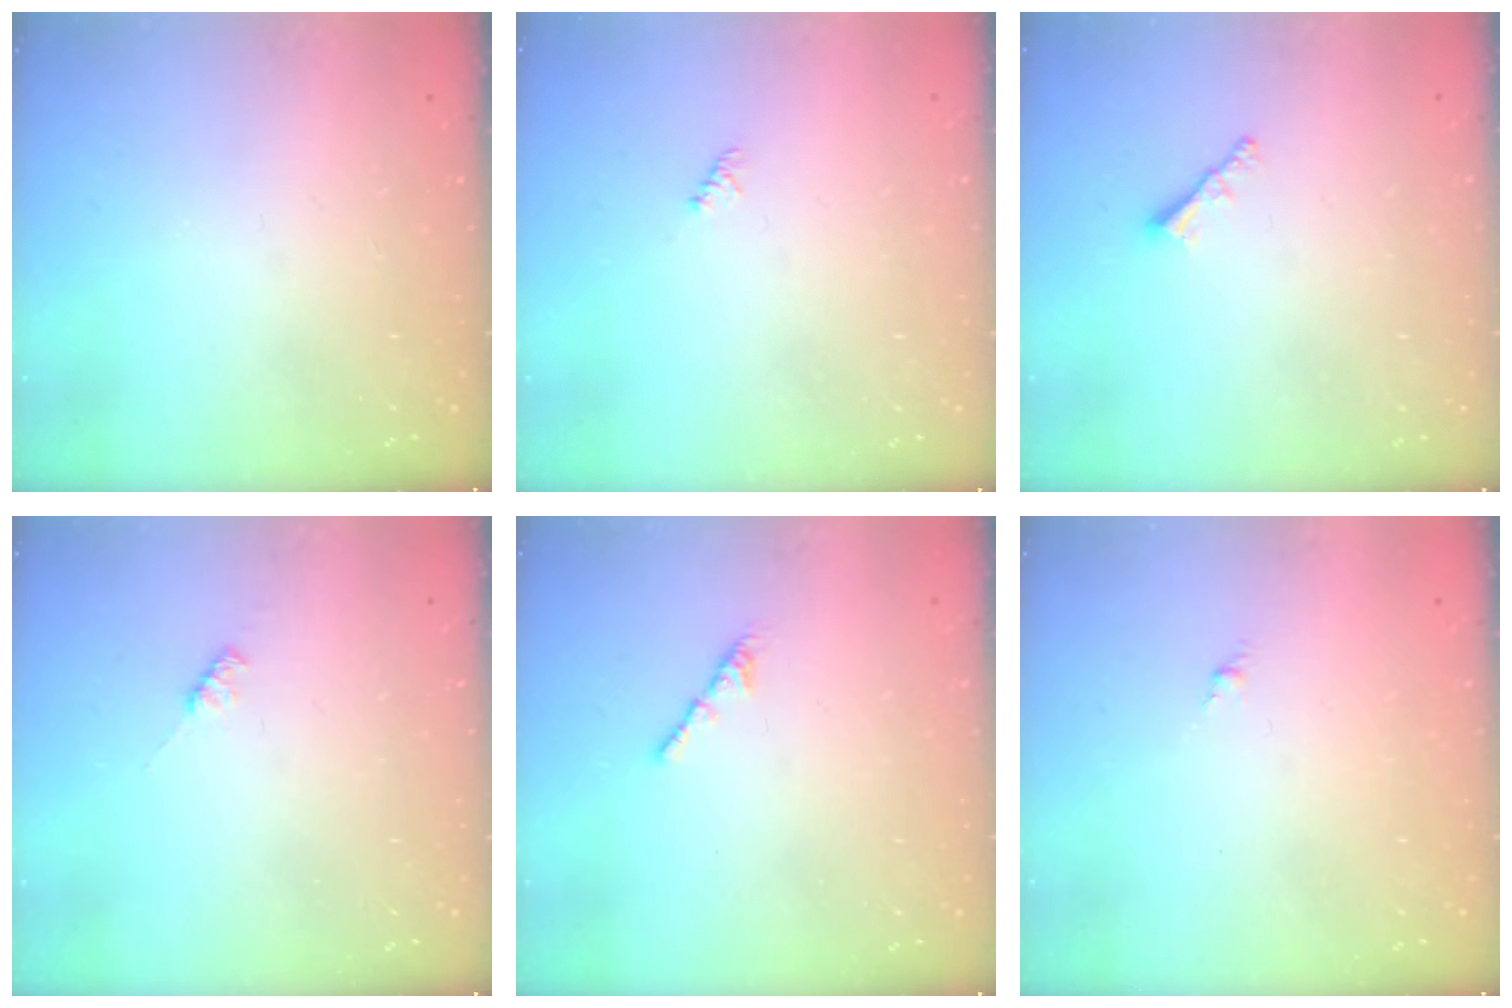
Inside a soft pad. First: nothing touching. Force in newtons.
{"total": 1.1, "press": 1.1, "slide": 0.3}
{"total": 2.1, "press": 2.0, "slide": 0.5}
{"total": 2.2, "press": 2.2, "slide": 0.4}
{"total": 2.1, "press": 2.0, "slide": 0.7}
{"total": 0.0}